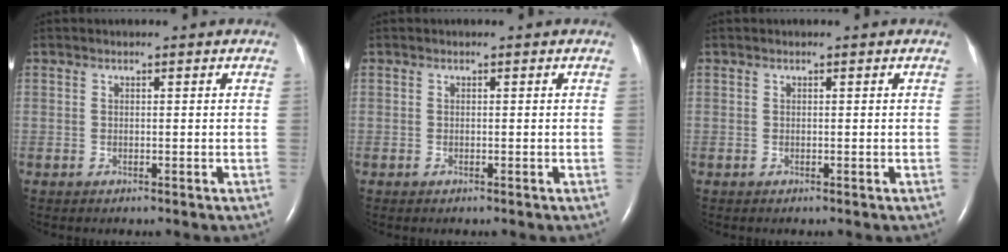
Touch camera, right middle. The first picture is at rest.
{"total": 0.0}
{"total": 0.0}